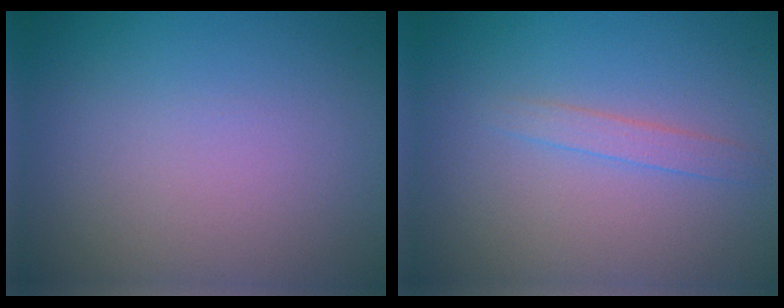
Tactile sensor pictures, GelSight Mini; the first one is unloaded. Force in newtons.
{"total": 1.3, "press": 1.3, "slide": 0.0}